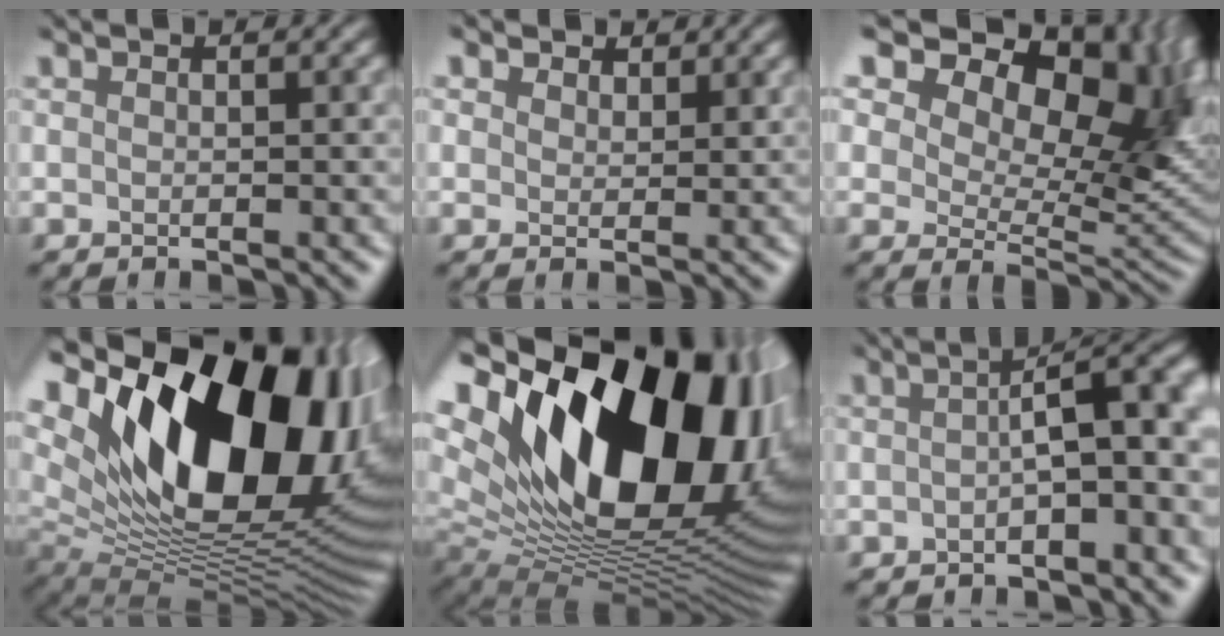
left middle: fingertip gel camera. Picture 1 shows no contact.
{"total": 1.4, "force": [0.8, 0.0, -1.2], "torque": [0.008, 0.004, 0.022]}
{"total": 15.1, "force": [8.3, 8.2, 9.5], "torque": [-0.143, 0.045, 0.136]}
{"total": 18.0, "force": [6.8, 9.6, 13.5], "torque": [-0.234, 0.012, 0.133]}
{"total": 20.2, "force": [6.9, 11.3, 15.2], "torque": [-0.279, 0.027, 0.131]}
{"total": 4.6, "force": [-0.3, 0.8, 4.6], "torque": [-0.066, 0.019, 0.003]}